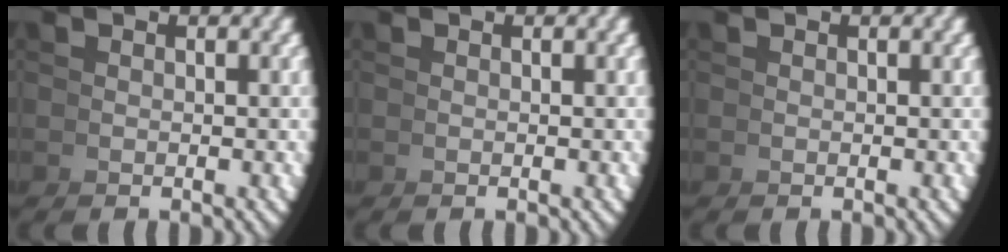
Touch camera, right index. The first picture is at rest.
{"total": 0.0}
{"total": 0.0}